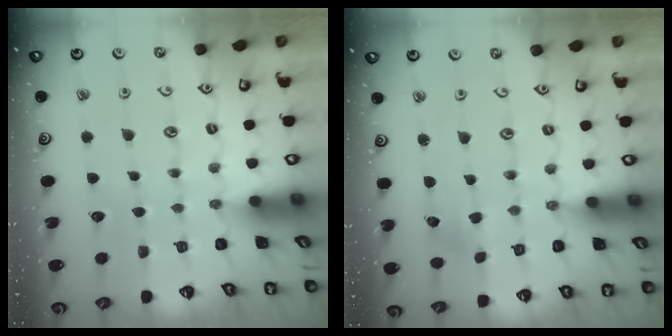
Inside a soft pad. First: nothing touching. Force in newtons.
{"total": 2.2, "press": 2.2, "slide": 0.2}